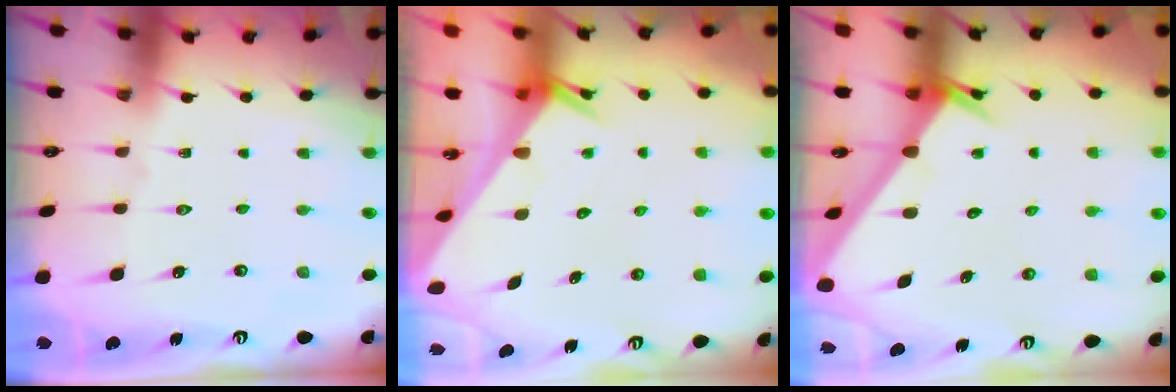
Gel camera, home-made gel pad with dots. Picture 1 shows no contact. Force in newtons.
{"total": 2.7, "press": 2.7, "slide": 0.1}
{"total": 2.6, "press": 2.6, "slide": 0.1}